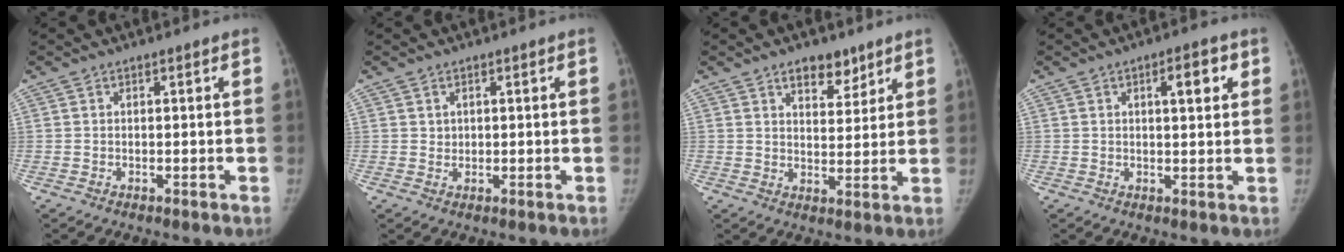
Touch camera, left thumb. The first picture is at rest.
{"total": 1.1, "force": [0.5, 1.0, 0.2], "torque": [0.008, -0.002, 0.007]}
{"total": 6.7, "force": [4.6, 3.6, 3.4], "torque": [-0.017, -0.028, 0.072]}
{"total": 5.4, "force": [2.0, 2.0, 4.6], "torque": [-0.053, -0.004, 0.026]}